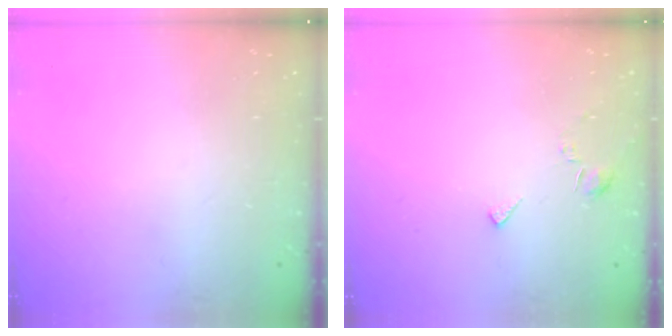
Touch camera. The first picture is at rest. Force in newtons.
{"total": 1.9, "press": 1.9, "slide": 0.4}